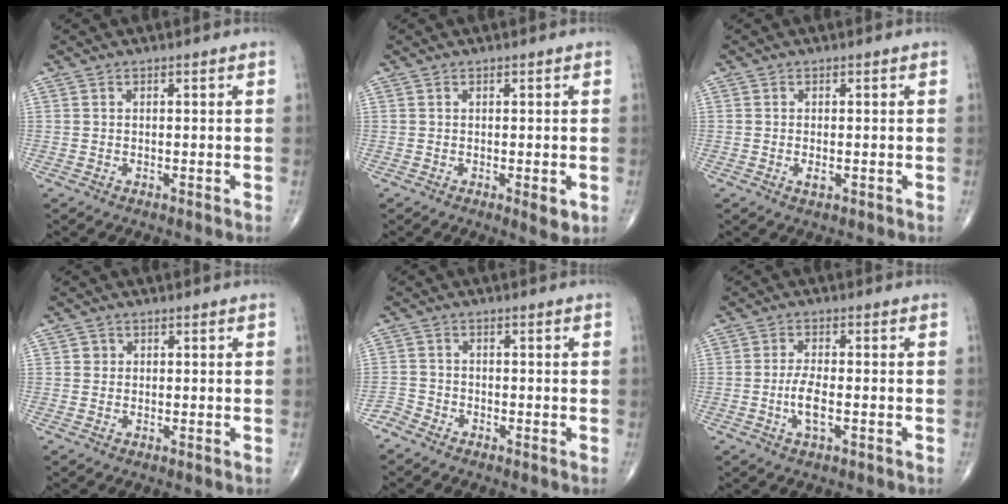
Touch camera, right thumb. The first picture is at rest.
{"total": 2.8, "force": [-0.7, 0.8, 2.6], "torque": [-0.030, -0.007, -0.007]}
{"total": 1.4, "force": [-0.4, 0.6, 1.2], "torque": [-0.021, -0.002, -0.008]}
{"total": 1.3, "force": [0.2, 1.2, 0.2], "torque": [0.005, 0.001, 0.001]}
{"total": 2.4, "force": [-2.2, 1.1, -0.1], "torque": [0.005, 0.002, -0.051]}
{"total": 4.6, "force": [-1.2, 1.6, 4.1], "torque": [-0.083, 0.004, -0.024]}